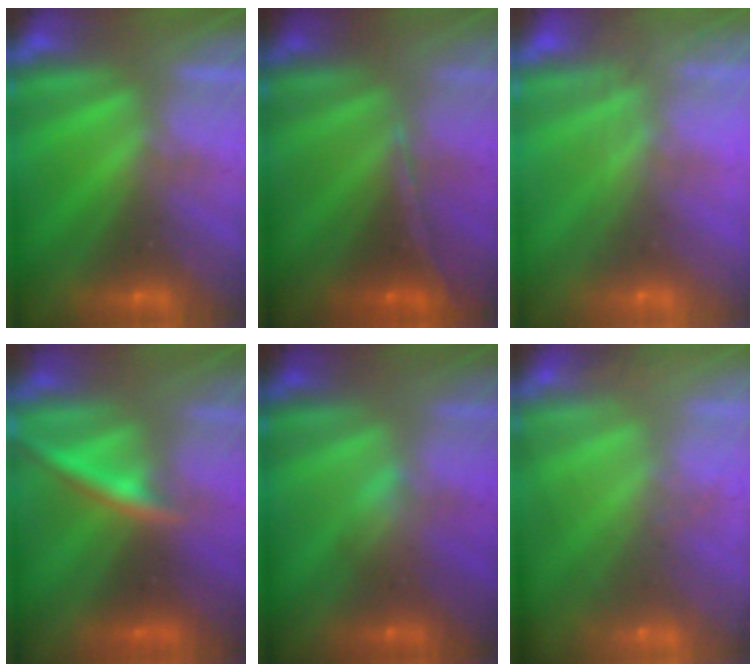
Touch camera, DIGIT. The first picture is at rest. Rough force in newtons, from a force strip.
{"total": 1.3}
{"total": 9.4}
{"total": 2.4}
{"total": 2.8}
{"total": 7.7}